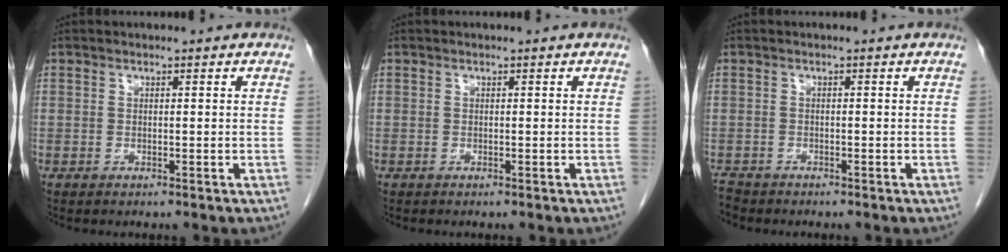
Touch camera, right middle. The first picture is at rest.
{"total": 0.0}
{"total": 2.9, "force": [-2.5, 1.4, 0.2], "torque": [-0.008, -0.002, -0.043]}